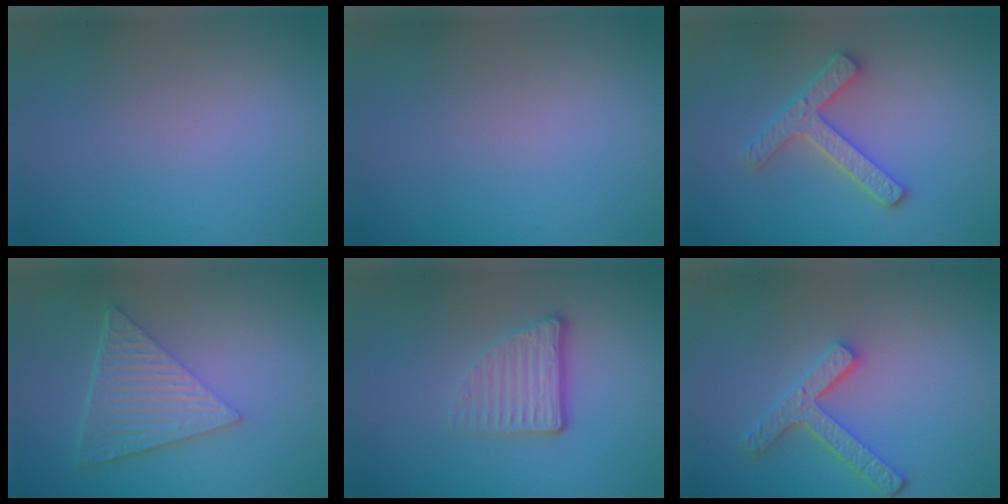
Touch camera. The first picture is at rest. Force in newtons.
{"total": 0.0}
{"total": 2.8, "press": 2.8, "slide": 0.6}
{"total": 6.4, "press": 4.4, "slide": 4.6}
{"total": 3.7, "press": 2.5, "slide": 2.7}
{"total": 3.6, "press": 3.1, "slide": 1.8}